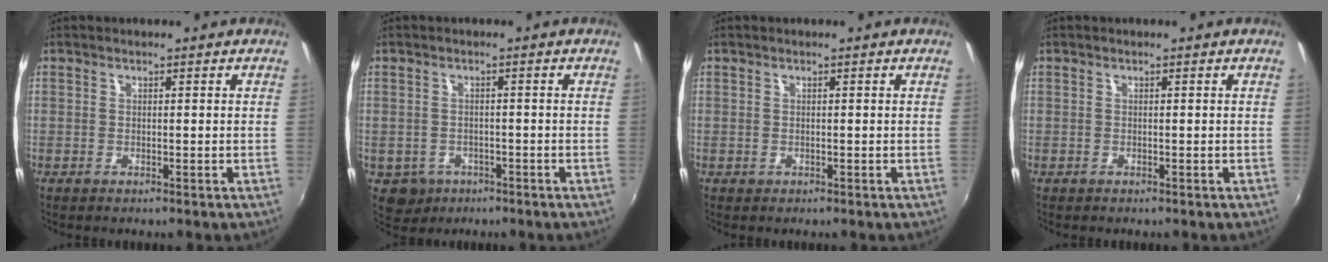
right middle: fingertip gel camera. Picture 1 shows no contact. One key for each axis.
{"total": 4.6, "fx": -2.0, "fy": 3.9, "fz": 1.3, "tx": -0.034, "ty": -0.004, "tz": -0.024}
{"total": 0.0}
{"total": 0.0}